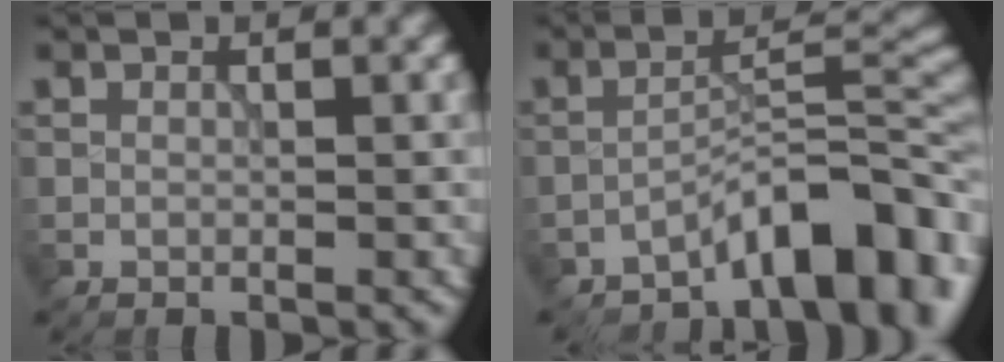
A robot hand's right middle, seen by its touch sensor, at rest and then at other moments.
{"total": 7.7, "force": [-5.3, 2.2, 5.1], "torque": [-0.060, 0.015, -0.091]}